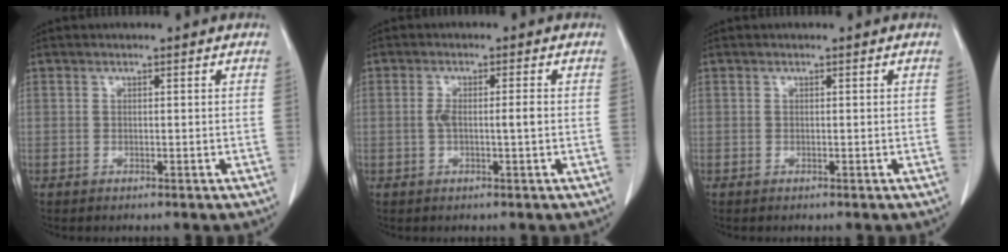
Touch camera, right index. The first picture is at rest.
{"total": 2.9, "force": [-0.3, 0.3, 2.9], "torque": [-0.057, 0.004, -0.004]}
{"total": 0.0}